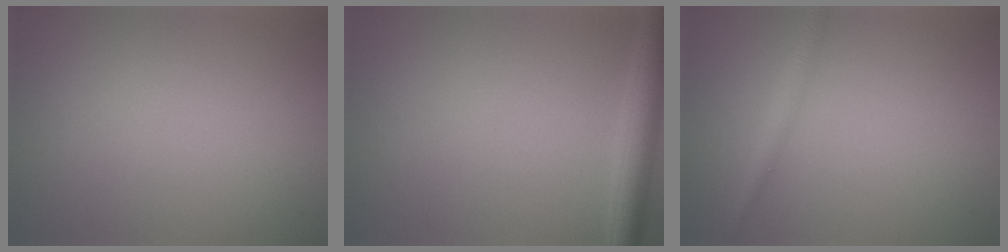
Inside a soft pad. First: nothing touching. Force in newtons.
{"total": 3.2, "press": 3.2, "slide": 0.2}
{"total": 1.7, "press": 1.7, "slide": 0.1}